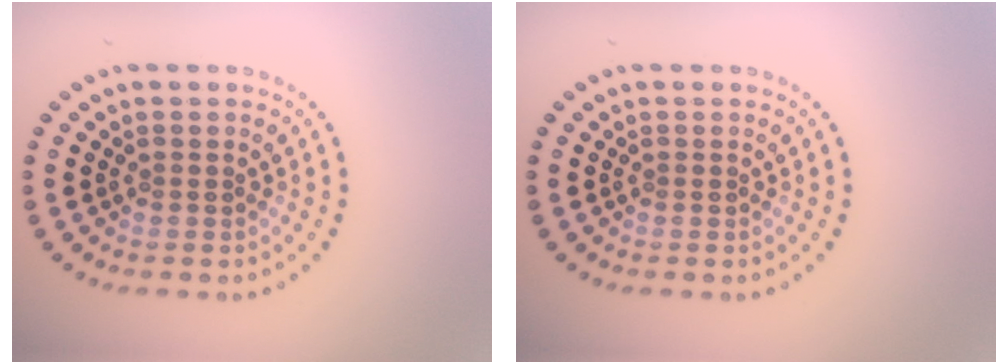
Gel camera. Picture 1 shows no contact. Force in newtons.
{"total": 0.0}